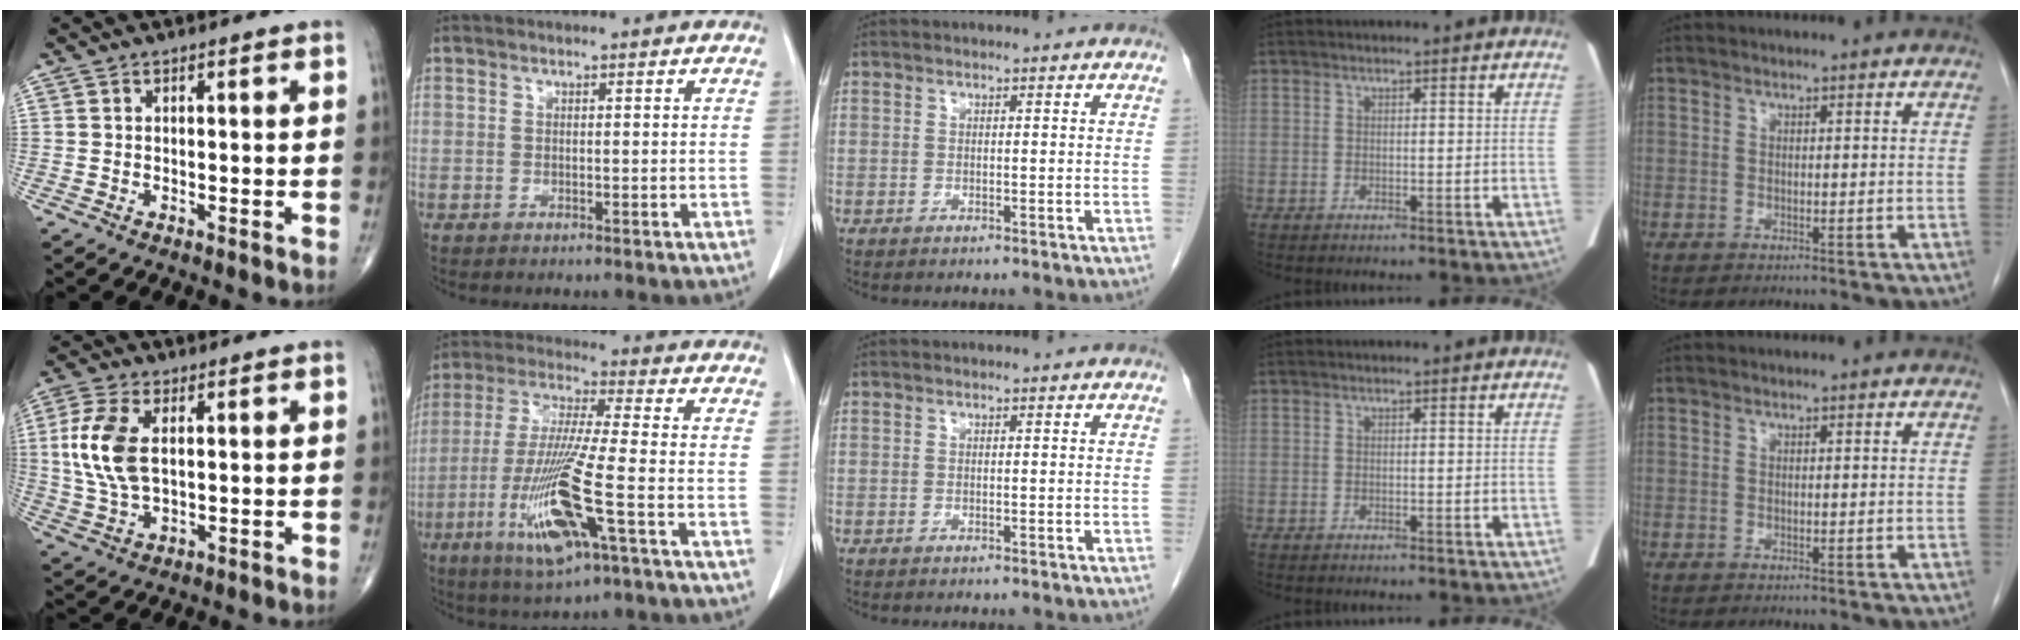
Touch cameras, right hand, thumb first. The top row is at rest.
{"thumb": {"total": 10.7, "force": [1.8, 5.7, 8.9], "torque": [-0.202, -0.006, 0.035]}, "index": {"total": 11.2, "force": [-4.4, 0.2, 10.3], "torque": [-0.207, -0.020, -0.084]}}